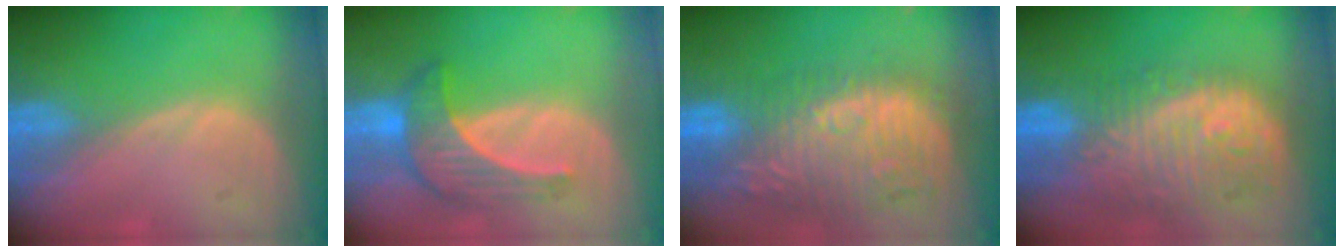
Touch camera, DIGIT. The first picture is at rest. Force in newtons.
{"total": 7.3, "press": 6.7, "slide": 2.9}
{"total": 12.8, "press": 11.7, "slide": 5.4}
{"total": 12.2, "press": 10.9, "slide": 5.6}